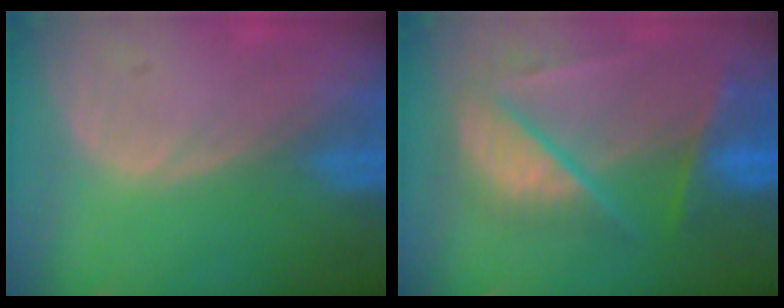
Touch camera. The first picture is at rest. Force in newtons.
{"total": 9.3, "press": 8.1, "slide": 4.5}